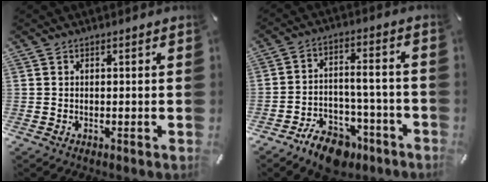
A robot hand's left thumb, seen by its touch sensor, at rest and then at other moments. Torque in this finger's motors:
{"motor_torque": [-0.72, 1.30, 0.32, 0.31, 0.10]}